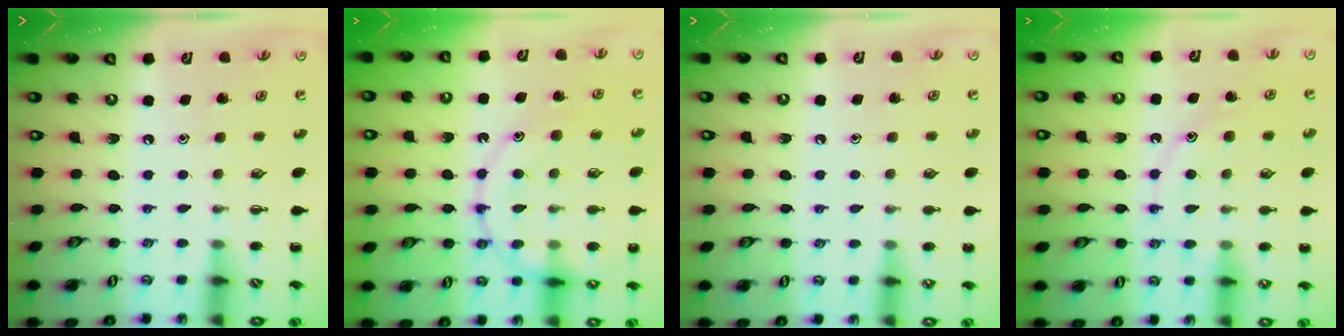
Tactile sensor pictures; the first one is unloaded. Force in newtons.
{"total": 15.8, "press": 15.7, "slide": 1.6}
{"total": 4.3, "press": 4.0, "slide": 1.6}
{"total": 11.5, "press": 11.5, "slide": 0.7}